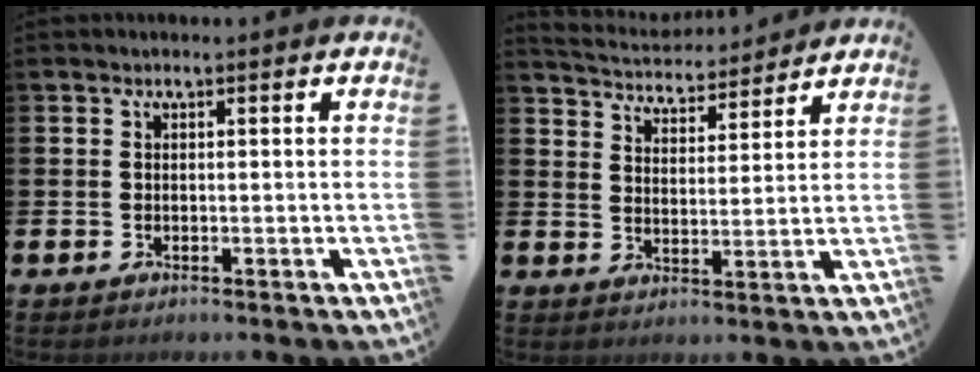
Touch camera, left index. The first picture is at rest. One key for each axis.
{"total": 4.8, "fx": 4.7, "fy": 0.9, "fz": 0.0, "tx": -0.028, "ty": -0.032, "tz": 0.082}